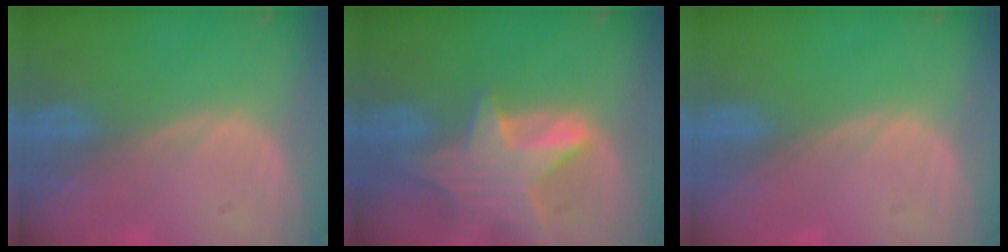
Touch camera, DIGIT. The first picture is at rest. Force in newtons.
{"total": 8.5, "press": 7.5, "slide": 3.9}
{"total": 0.0}